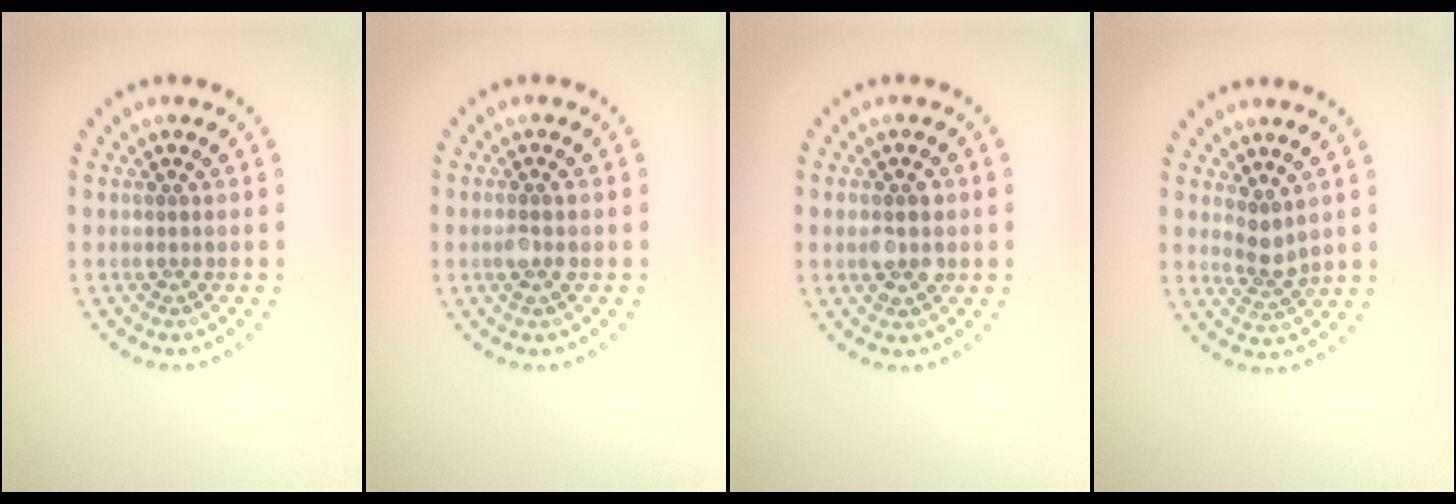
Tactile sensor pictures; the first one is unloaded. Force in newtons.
{"total": 1.3, "press": 1.2, "slide": 0.5}
{"total": 2.7, "press": 2.7, "slide": 0.1}
{"total": 2.0, "press": 1.6, "slide": 1.3}